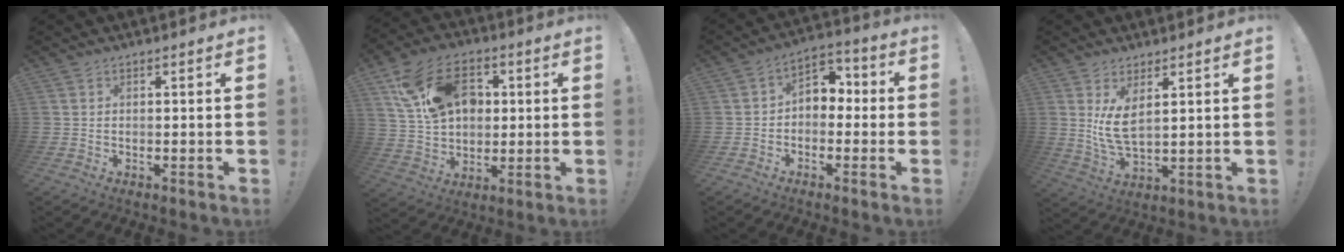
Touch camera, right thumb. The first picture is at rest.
{"total": 18.3, "force": [6.4, 13.2, 10.9], "torque": [-0.175, -0.011, 0.124]}
{"total": 5.8, "force": [-1.4, 4.9, 2.9], "torque": [-0.036, 0.016, -0.021]}
{"total": 7.7, "force": [3.4, 2.7, 6.4], "torque": [-0.122, -0.025, 0.058]}